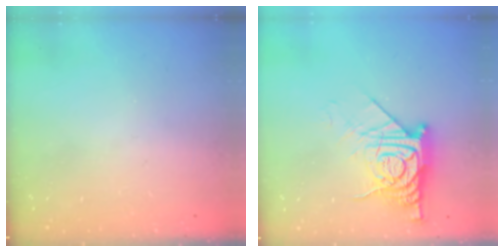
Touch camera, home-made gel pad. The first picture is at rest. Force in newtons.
{"total": 14.3, "press": 14.2, "slide": 1.6}